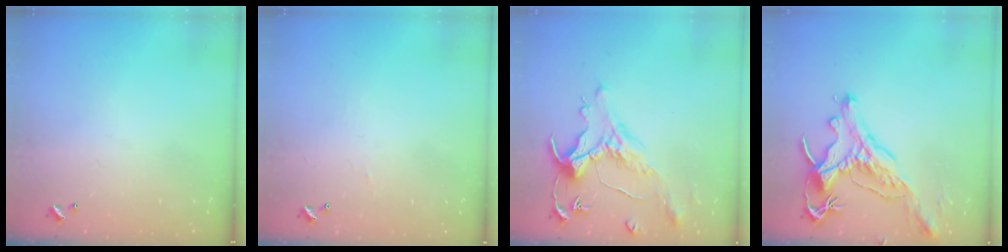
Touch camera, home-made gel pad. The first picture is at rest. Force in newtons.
{"total": 0.5, "press": 0.3, "slide": 0.4}
{"total": 0.9, "press": 0.2, "slide": 0.9}
{"total": 1.2, "press": 0.9, "slide": 0.9}